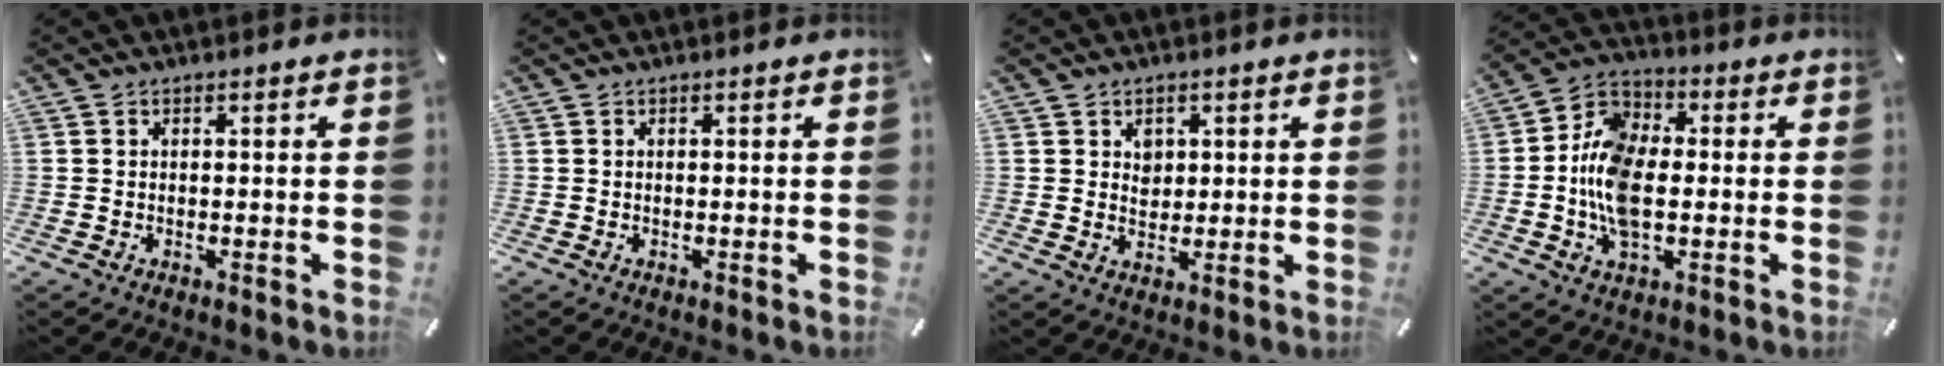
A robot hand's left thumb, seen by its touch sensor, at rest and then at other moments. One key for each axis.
{"total": 0.0}
{"total": 3.3, "fx": 1.1, "fy": 3.0, "fz": 0.9, "tx": 0.000, "ty": -0.004, "tz": 0.015}
{"total": 11.9, "fx": -2.2, "fy": 7.6, "fz": 8.9, "tx": -0.203, "ty": 0.007, "tz": -0.041}